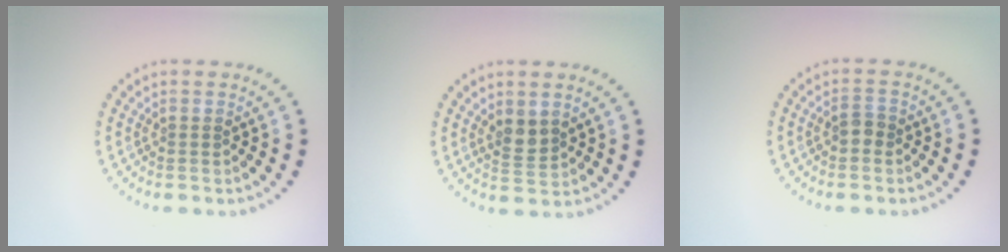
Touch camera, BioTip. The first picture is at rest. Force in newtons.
{"total": 2.0, "press": 1.8, "slide": 0.8}
{"total": 1.2, "press": 1.2, "slide": 0.3}